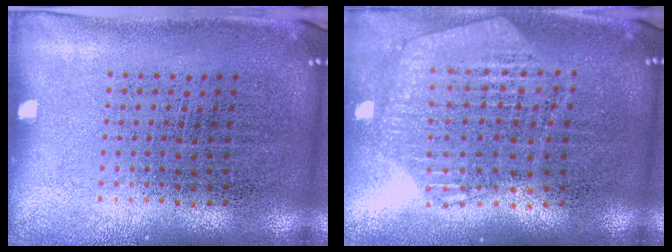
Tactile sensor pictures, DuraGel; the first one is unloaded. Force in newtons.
{"total": 1.1, "press": 1.1, "slide": 0.2}